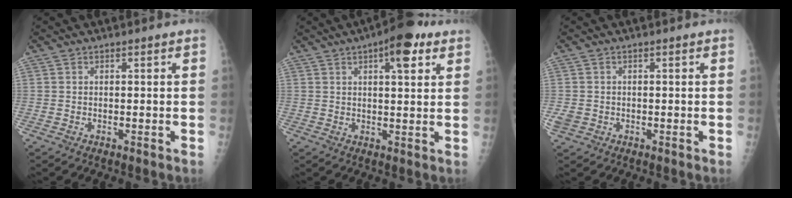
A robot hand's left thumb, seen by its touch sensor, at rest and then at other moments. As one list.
[{"total": 9.0, "force": [4.5, 3.1, 7.1], "torque": [-0.083, -0.009, 0.058]}, {"total": 2.4, "force": [-0.4, 2.1, 1.2], "torque": [-0.028, -0.001, -0.002]}]